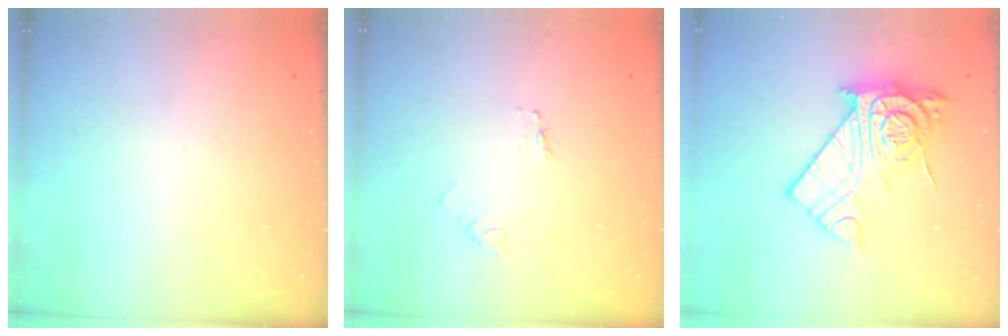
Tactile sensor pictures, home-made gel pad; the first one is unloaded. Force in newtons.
{"total": 2.1, "press": 2.1, "slide": 0.1}
{"total": 16.3, "press": 16.3, "slide": 1.3}